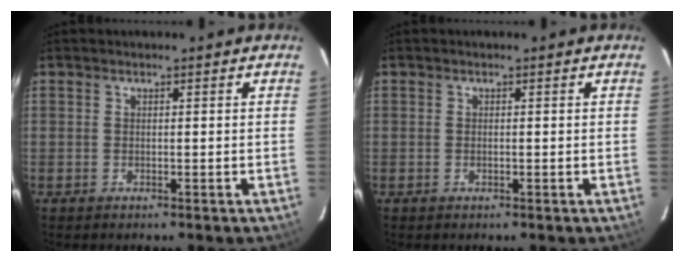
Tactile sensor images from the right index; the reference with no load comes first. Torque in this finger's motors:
{"motor_torque": [-0.12, 0.02, 0.01, -0.01]}